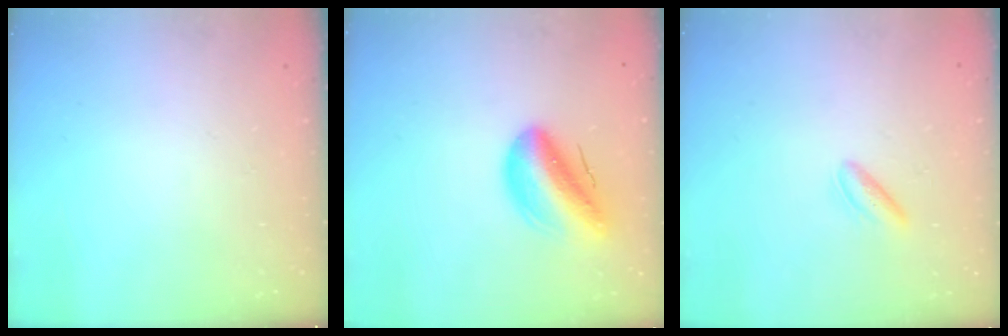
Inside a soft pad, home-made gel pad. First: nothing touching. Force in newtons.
{"total": 12.4, "press": 11.8, "slide": 3.7}
{"total": 2.4, "press": 2.2, "slide": 0.9}